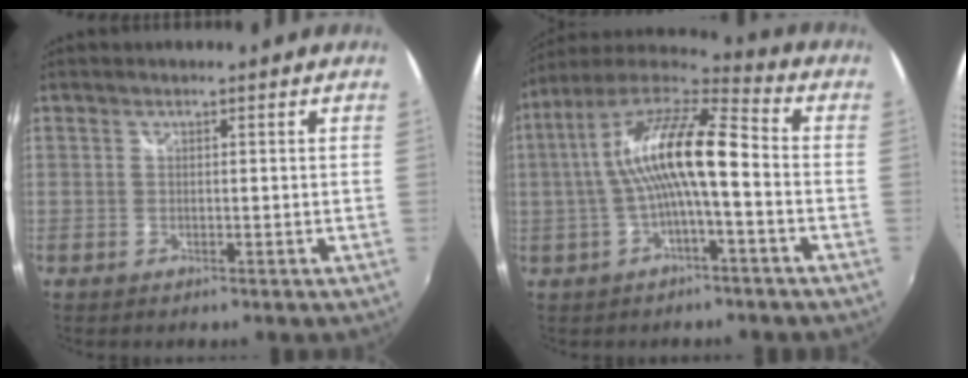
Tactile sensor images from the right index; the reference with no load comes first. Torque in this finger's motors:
{"motor_torque": [1.34, -0.80, 1.05, 0.21]}